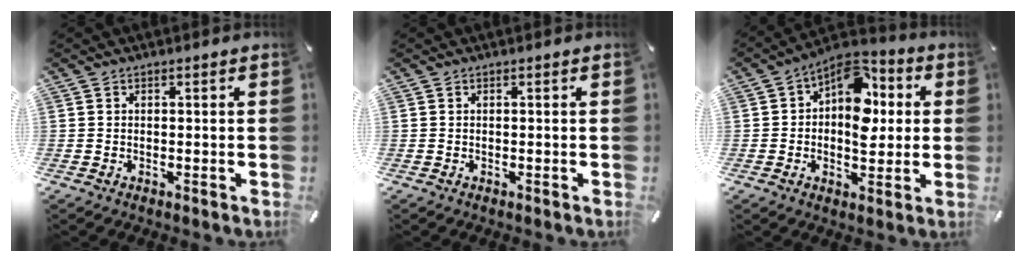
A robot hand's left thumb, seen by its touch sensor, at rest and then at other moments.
{"total": 0.0}
{"total": 12.7, "force": [2.3, 8.7, 8.9], "torque": [-0.124, -0.023, 0.039]}